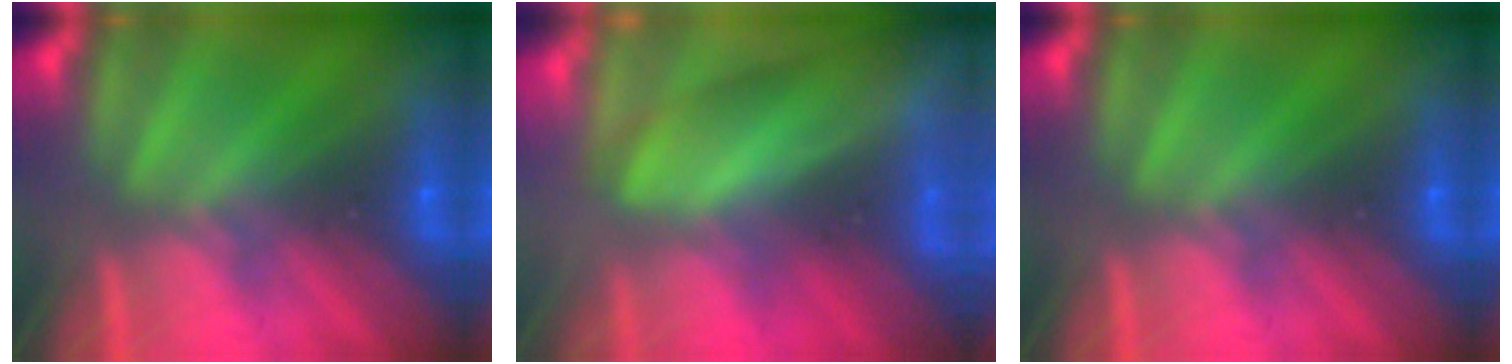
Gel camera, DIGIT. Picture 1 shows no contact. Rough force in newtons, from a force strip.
{"total": 3.6}
{"total": 0.0}